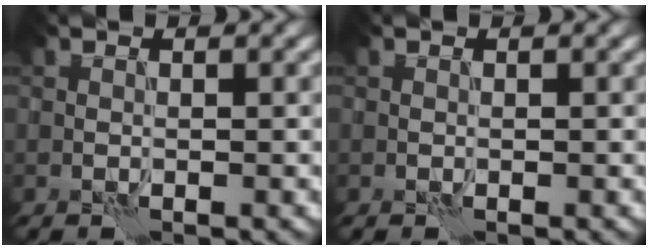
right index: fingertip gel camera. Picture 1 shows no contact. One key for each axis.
{"total": 0.0}